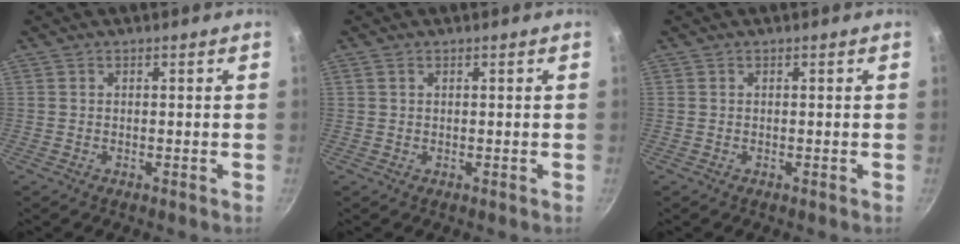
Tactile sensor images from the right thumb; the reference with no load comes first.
{"total": 0.6, "force": [0.4, 0.3, 0.4], "torque": [-0.006, 0.001, 0.008]}
{"total": 0.0}